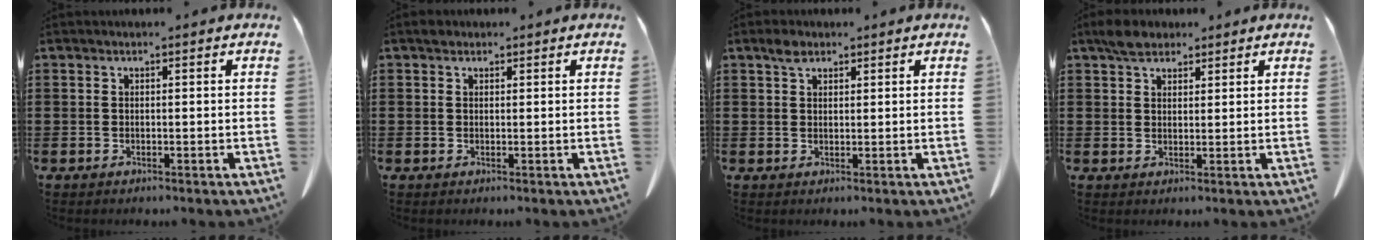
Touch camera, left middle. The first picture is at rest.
{"total": 1.3, "force": [0.9, 0.9, 0.1], "torque": [0.001, -0.001, 0.018]}
{"total": 2.5, "force": [1.6, 1.4, 1.2], "torque": [-0.020, 0.000, 0.030]}
{"total": 3.8, "force": [3.0, 2.1, 1.2], "torque": [-0.024, 0.007, 0.057]}